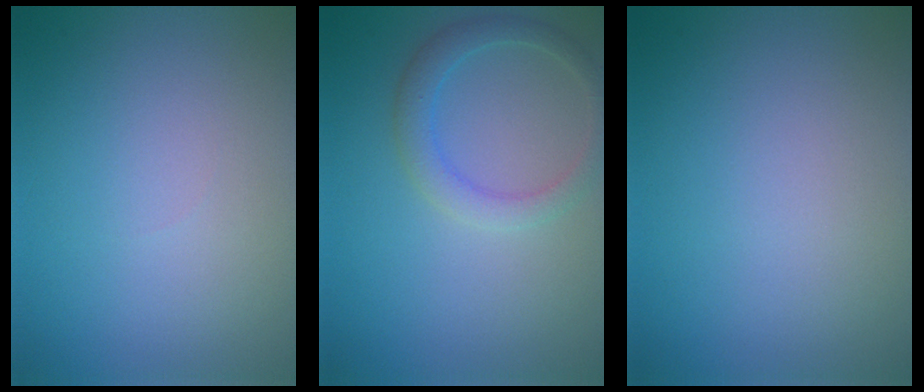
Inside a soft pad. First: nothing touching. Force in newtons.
{"total": 2.5, "press": 2.5, "slide": 0.0}
{"total": 0.0}